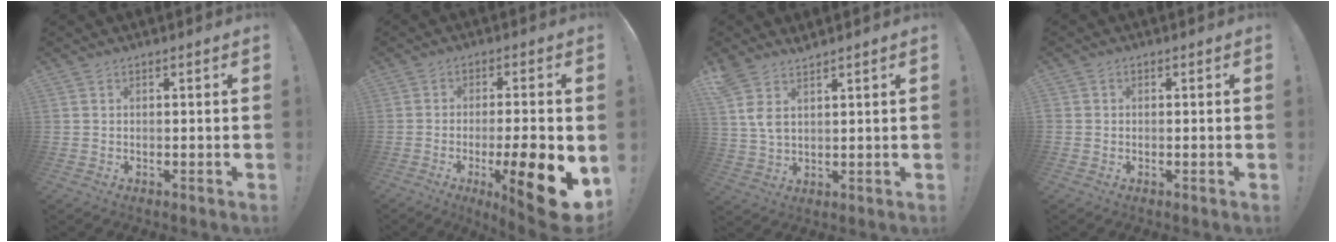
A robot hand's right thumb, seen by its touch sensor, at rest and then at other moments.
{"total": 15.5, "force": [-4.5, 3.4, 14.5], "torque": [-0.193, 0.009, -0.058]}
{"total": 5.6, "force": [3.9, 2.4, 3.2], "torque": [-0.055, -0.020, 0.073]}
{"total": 0.9, "force": [-0.3, 0.8, 0.2], "torque": [-0.001, 0.003, -0.005]}